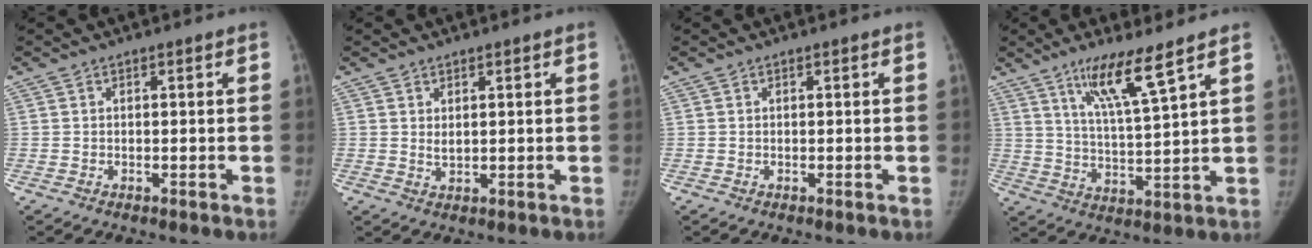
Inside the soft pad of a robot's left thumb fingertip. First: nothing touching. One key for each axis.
{"total": 1.3, "fx": 0.6, "fy": 0.8, "fz": 1.0, "tx": -0.011, "ty": -0.012, "tz": 0.012}
{"total": 0.0}
{"total": 10.3, "fx": 6.6, "fy": 0.5, "fz": 7.9, "tx": -0.144, "ty": -0.043, "tz": 0.127}